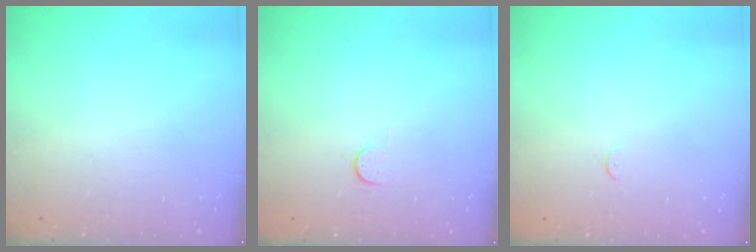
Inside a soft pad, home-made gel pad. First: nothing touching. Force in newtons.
{"total": 2.8, "press": 2.8, "slide": 0.4}
{"total": 2.3, "press": 2.3, "slide": 0.3}